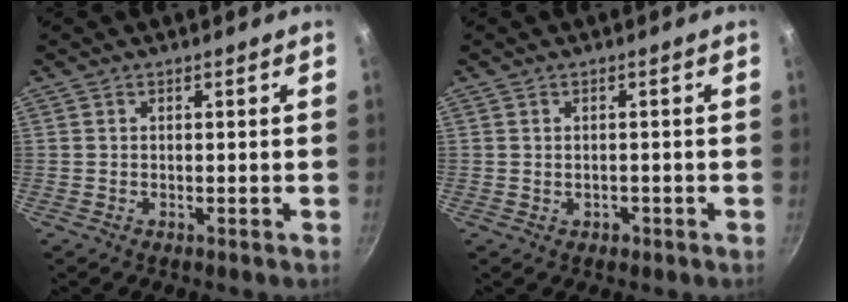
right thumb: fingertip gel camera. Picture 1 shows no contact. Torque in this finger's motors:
{"motor_torque": [-0.05, 0.62, 0.38, -0.03, 0.05]}